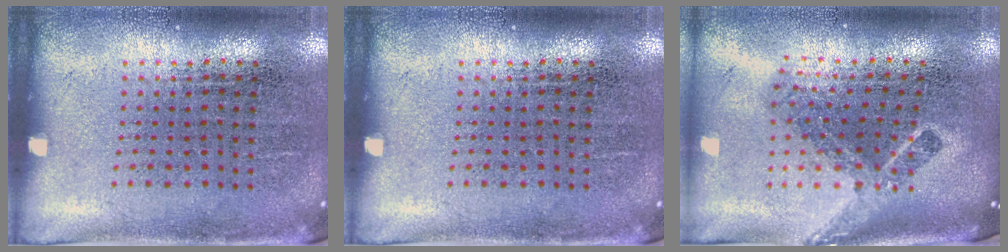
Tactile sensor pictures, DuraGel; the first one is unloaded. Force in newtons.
{"total": 0.0}
{"total": 2.2, "press": 1.5, "slide": 1.7}